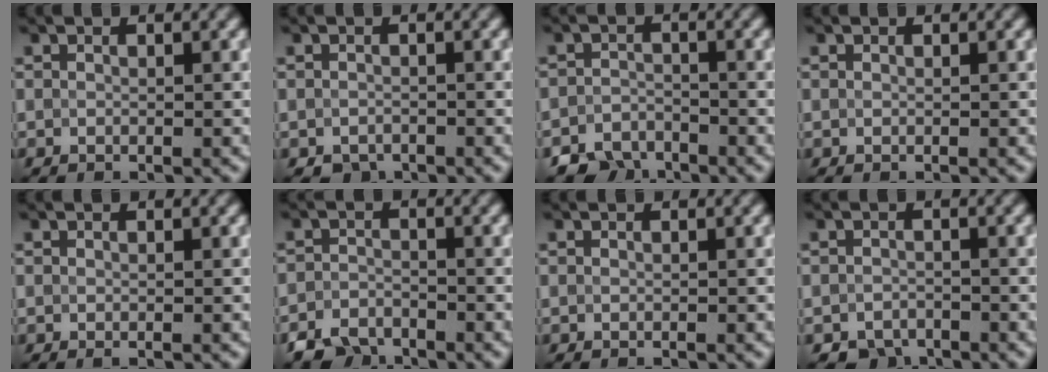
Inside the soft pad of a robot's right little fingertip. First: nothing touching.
{"total": 1.2, "force": [-1.1, 0.7, 0.1], "torque": [-0.005, -0.004, -0.018]}
{"total": 3.1, "force": [-2.7, 1.4, 0.1], "torque": [0.004, -0.003, -0.054]}
{"total": 0.0}
{"total": 0.0}
{"total": 3.3, "force": [-2.8, 1.5, 0.5], "torque": [-0.006, -0.006, -0.058]}
{"total": 0.0}
{"total": 2.1, "force": [-1.8, 1.0, 0.1], "torque": [0.002, -0.003, -0.035]}